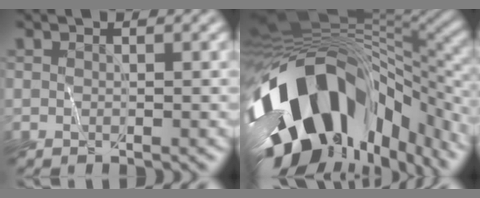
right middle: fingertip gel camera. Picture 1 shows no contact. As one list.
[{"total": 16.6, "force": [-5.8, 10.1, 11.9], "torque": [-0.219, -0.032, -0.079]}]